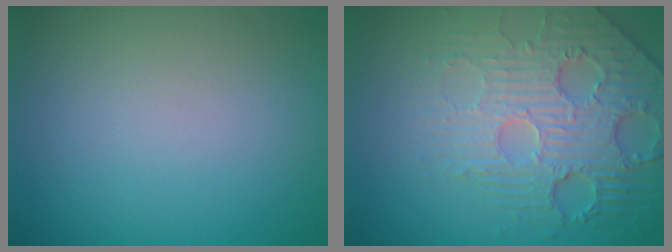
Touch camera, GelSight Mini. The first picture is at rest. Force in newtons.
{"total": 4.7, "press": 4.4, "slide": 1.7}